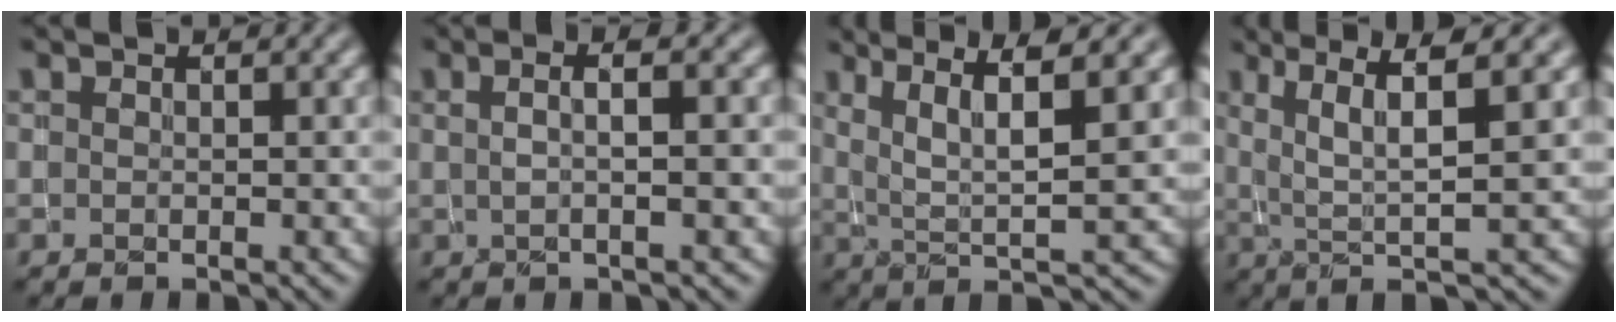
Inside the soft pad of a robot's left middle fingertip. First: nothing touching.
{"total": 4.2, "force": [0.8, 1.6, 3.8], "torque": [-0.045, 0.009, -0.005]}
{"total": 6.1, "force": [2.4, 1.0, 5.6], "torque": [-0.092, 0.003, 0.047]}
{"total": 5.8, "force": [1.6, 0.9, 5.5], "torque": [-0.094, 0.002, 0.031]}